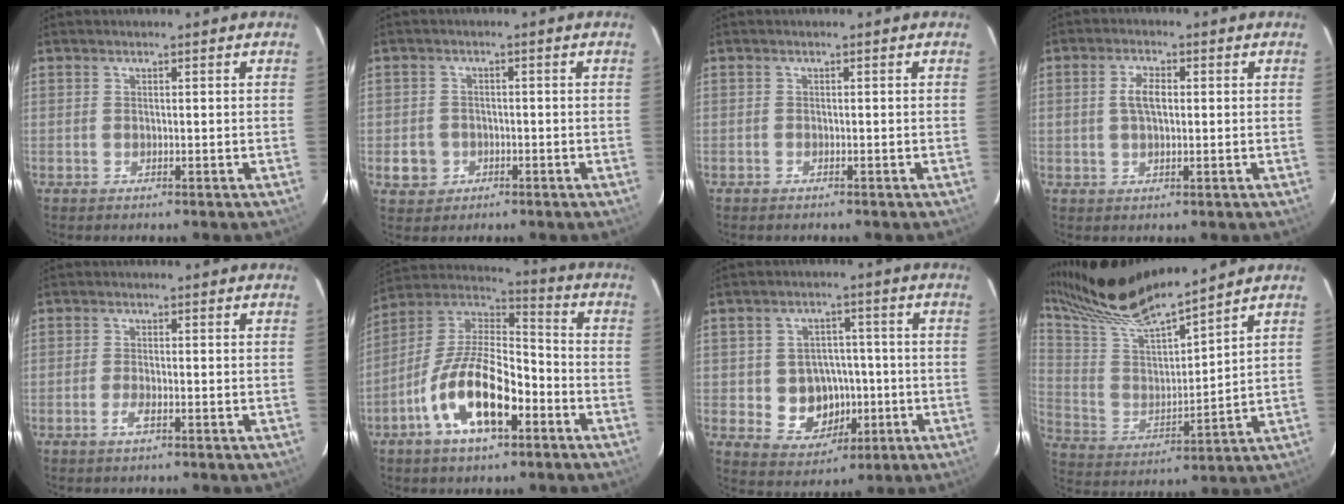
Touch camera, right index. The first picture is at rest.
{"total": 4.1, "force": [-1.2, 3.9, 0.3], "torque": [-0.011, 0.017, -0.013]}
{"total": 0.6, "force": [-0.5, 0.3, 0.1], "torque": [-0.003, 0.003, -0.010]}
{"total": 4.0, "force": [0.4, 2.0, 3.4], "torque": [-0.066, 0.008, 0.011]}
{"total": 2.2, "force": [-1.3, 0.5, 1.6], "torque": [-0.040, -0.001, -0.028]}
{"total": 16.9, "force": [-7.4, 7.4, 13.3], "torque": [-0.256, 0.002, -0.135]}
{"total": 9.3, "force": [-1.8, 8.2, 4.1], "torque": [-0.096, 0.014, -0.008]}
{"total": 18.2, "force": [15.9, 1.1, 8.8], "torque": [-0.162, -0.003, 0.287]}